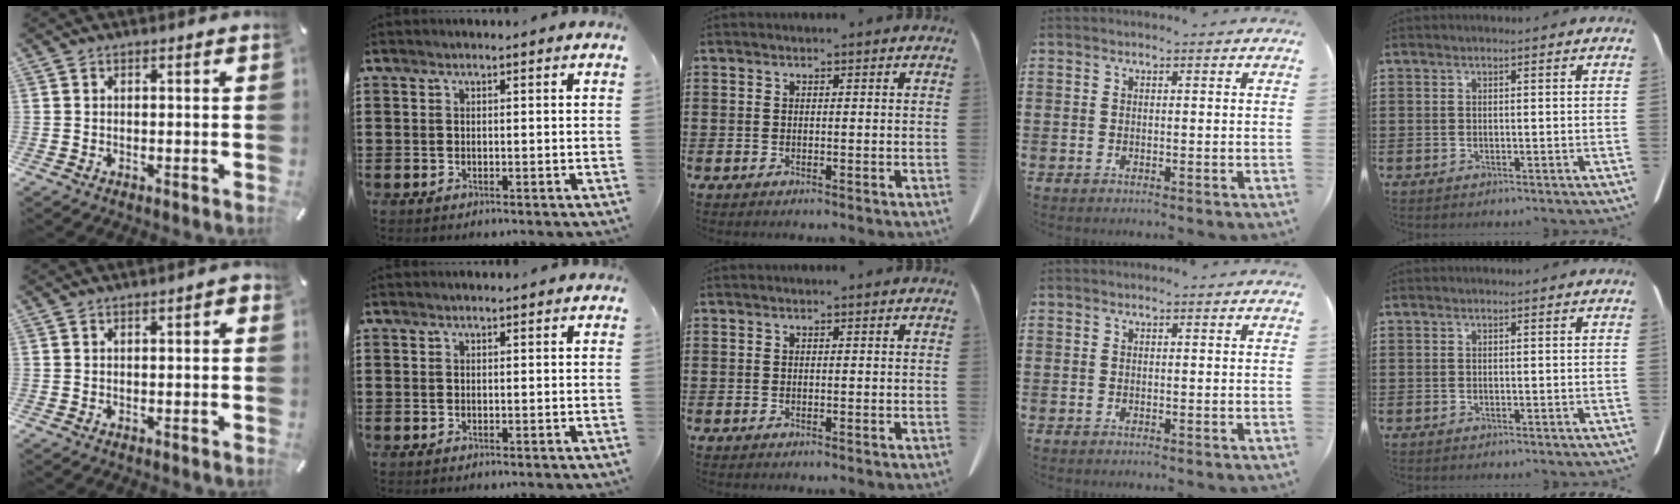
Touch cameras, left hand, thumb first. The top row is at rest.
{"thumb": {"total": 1.5, "force": [0.0, 0.6, 1.4], "torque": [-0.018, 0.001, -0.004]}}